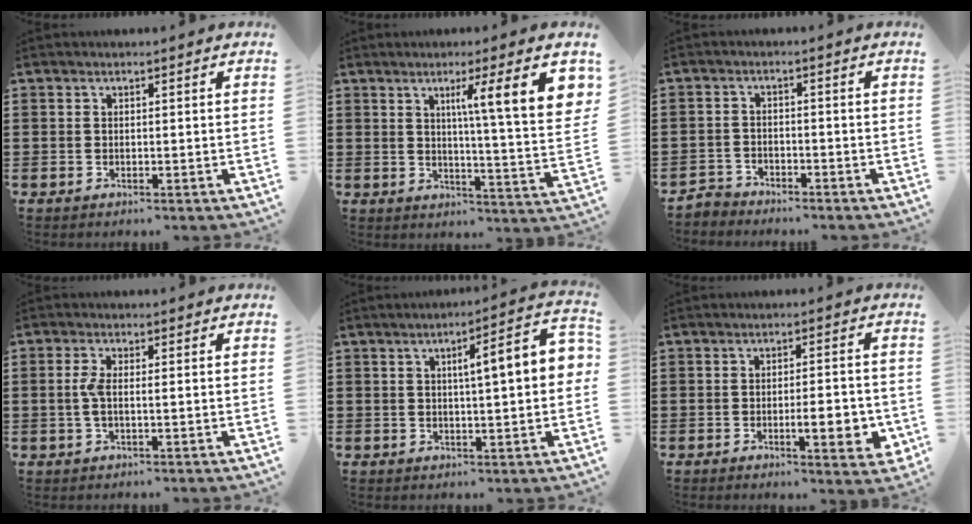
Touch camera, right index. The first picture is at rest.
{"total": 10.5, "force": [4.3, 0.5, 9.6], "torque": [-0.164, -0.010, 0.063]}
{"total": 2.3, "force": [-2.2, 0.6, -0.1], "torque": [-0.007, -0.001, -0.047]}
{"total": 2.6, "force": [-0.1, 0.6, 2.5], "torque": [-0.064, -0.006, -0.008]}
{"total": 6.9, "force": [1.0, 0.8, 6.7], "torque": [-0.110, -0.006, 0.007]}
{"total": 5.9, "force": [-1.7, 1.4, 5.5], "torque": [-0.072, -0.008, -0.030]}